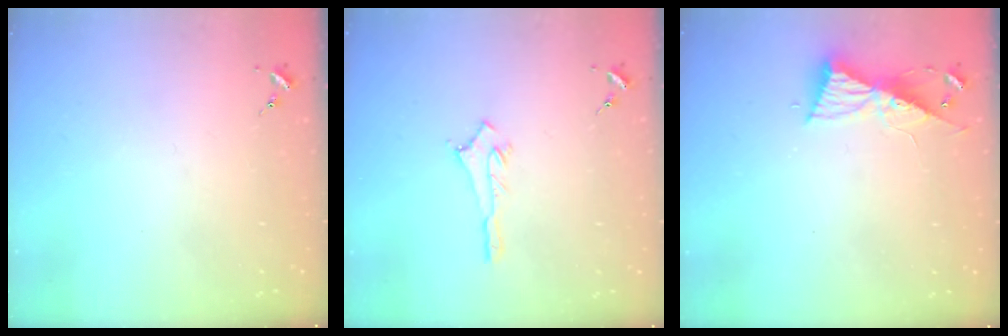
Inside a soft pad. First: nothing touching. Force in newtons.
{"total": 2.8, "press": 2.8, "slide": 0.2}
{"total": 9.2, "press": 9.2, "slide": 0.8}